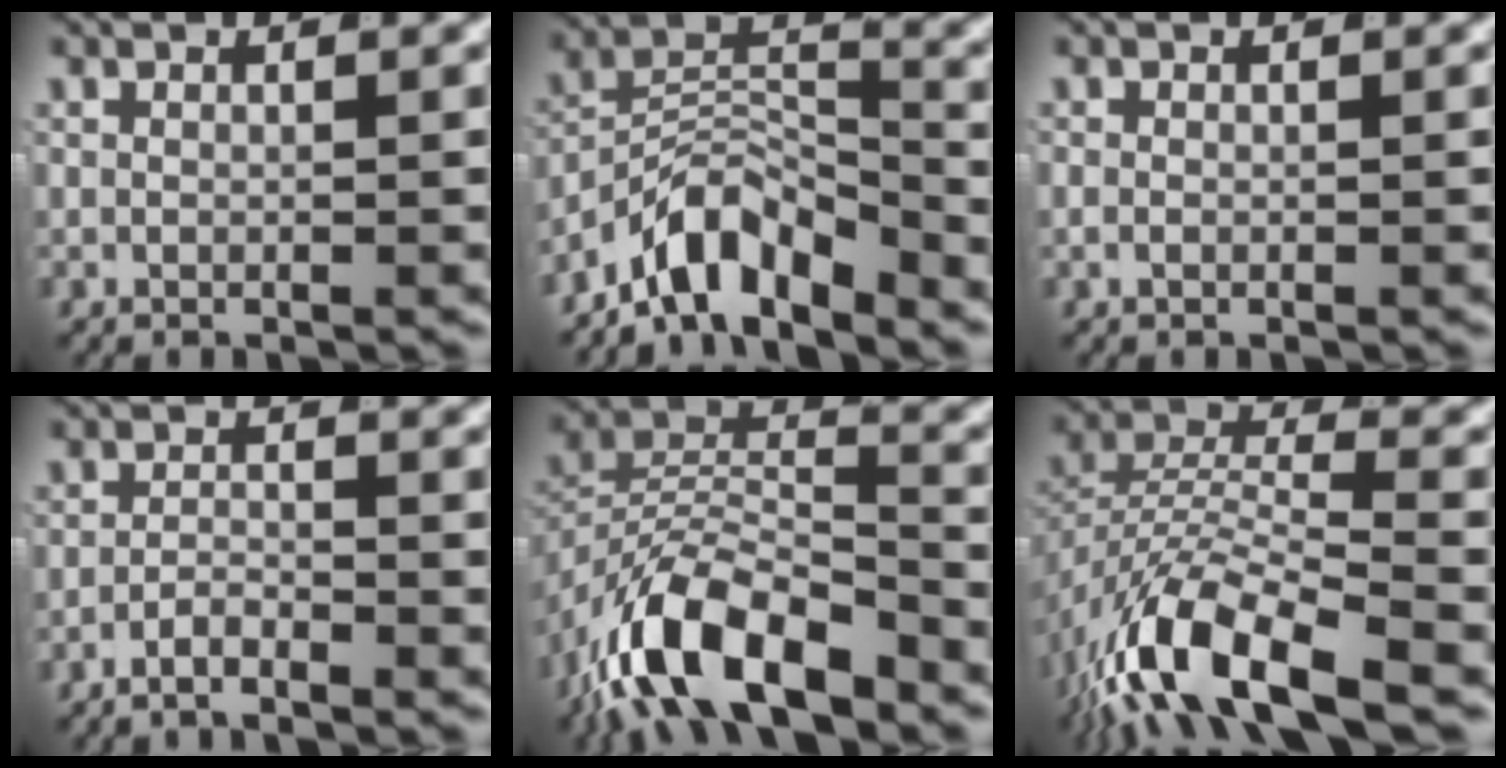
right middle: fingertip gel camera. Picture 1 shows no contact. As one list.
[{"total": 8.3, "force": [-5.8, 3.5, 4.8], "torque": [-0.052, 0.001, -0.104]}, {"total": 0.8, "force": [-0.4, 0.5, 0.4], "torque": [-0.009, -0.001, -0.005]}, {"total": 2.2, "force": [-2.1, 0.4, 0.6], "torque": [-0.013, -0.004, -0.041]}, {"total": 10.5, "force": [-5.9, 5.1, 7.1], "torque": [-0.124, -0.021, -0.095]}, {"total": 10.2, "force": [-4.8, 4.7, 7.6], "torque": [-0.151, -0.024, -0.070]}]